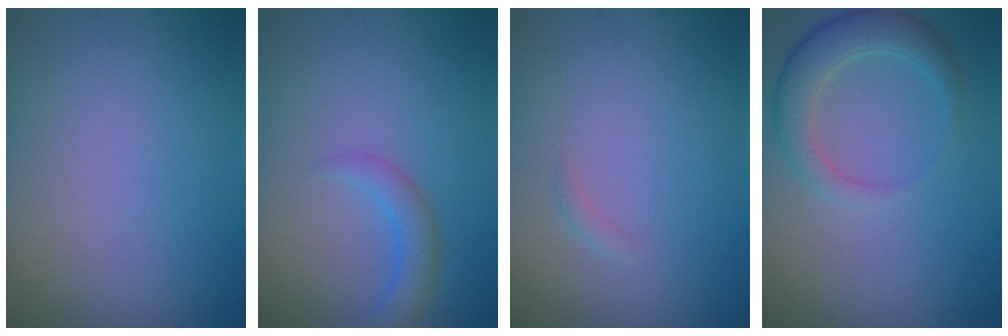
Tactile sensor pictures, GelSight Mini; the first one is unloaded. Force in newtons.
{"total": 2.3, "press": 2.3, "slide": 0.2}
{"total": 0.5, "press": 0.5, "slide": 0.1}
{"total": 3.7, "press": 3.7, "slide": 0.3}